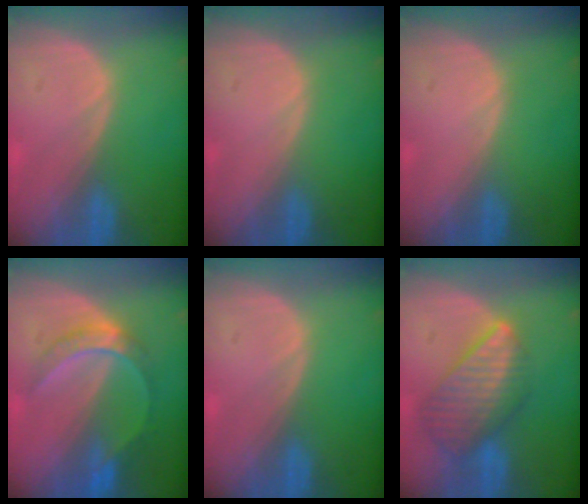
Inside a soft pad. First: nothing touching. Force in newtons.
{"total": 0.0}
{"total": 0.0}
{"total": 6.1, "press": 5.8, "slide": 1.8}
{"total": 0.0}
{"total": 8.9, "press": 7.8, "slide": 4.3}